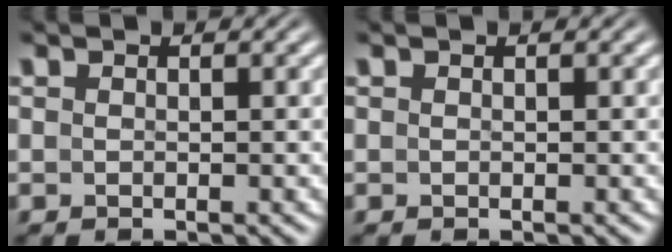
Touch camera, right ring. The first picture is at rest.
{"total": 0.0}